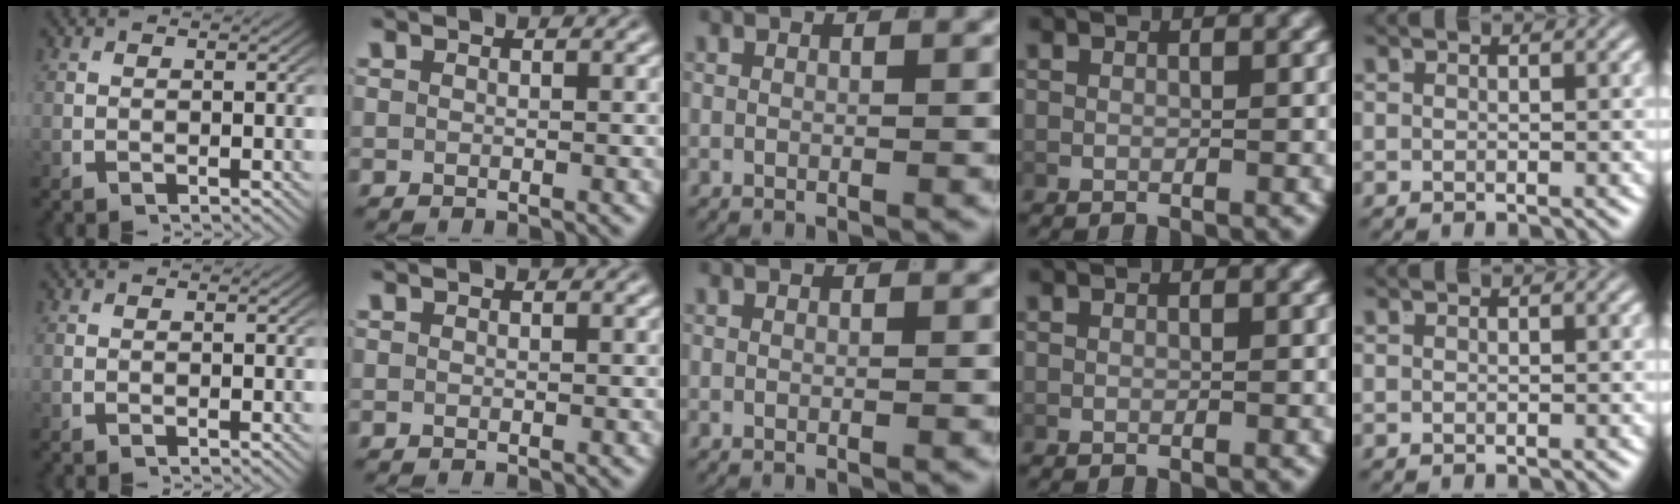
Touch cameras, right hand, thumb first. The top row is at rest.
{}